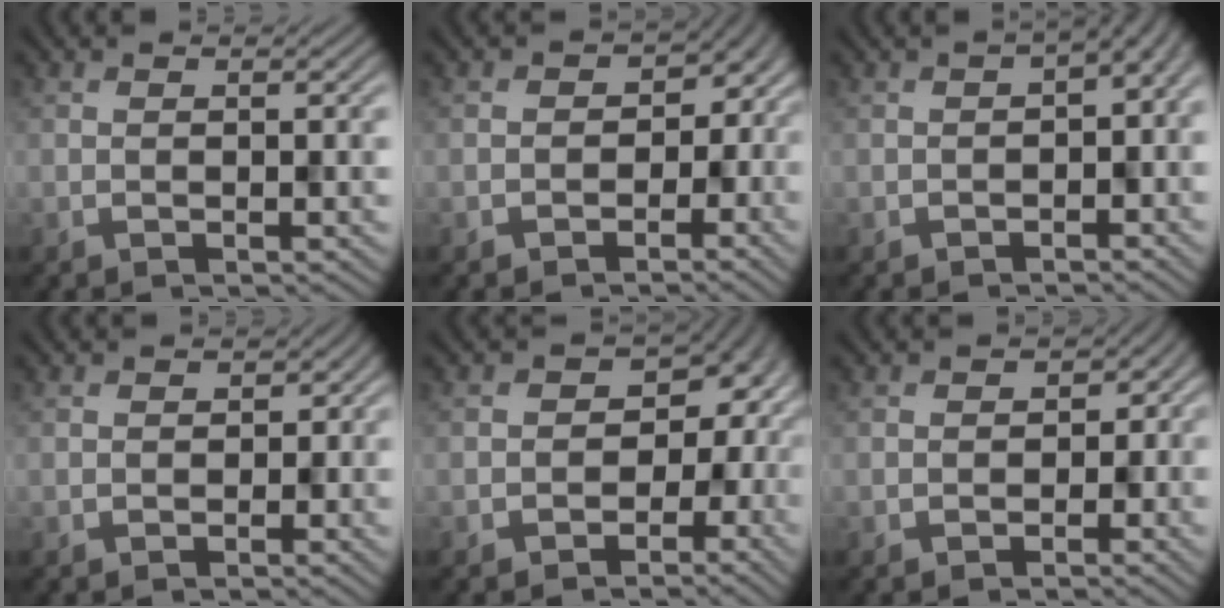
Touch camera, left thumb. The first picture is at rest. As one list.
[{"total": 5.1, "force": [-1.5, 4.1, 2.6], "torque": [-0.013, -0.005, -0.025]}, {"total": 5.2, "force": [-0.6, 2.8, 4.3], "torque": [-0.052, -0.002, -0.010]}, {"total": 1.2, "force": [-0.4, 1.2, 0.0], "torque": [0.005, -0.005, -0.008]}, {"total": 8.1, "force": [-1.3, 6.6, 4.6], "torque": [-0.036, -0.013, -0.020]}, {"total": 2.2, "force": [-0.8, 2.0, 0.6], "torque": [0.000, -0.001, -0.015]}]